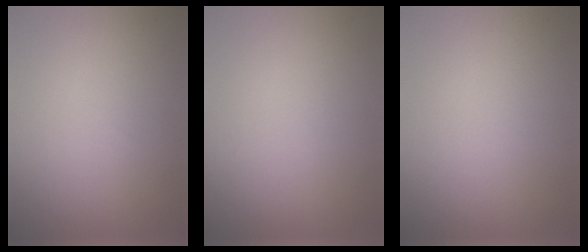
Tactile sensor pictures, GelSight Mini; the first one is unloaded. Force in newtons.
{"total": 0.0}
{"total": 0.0}